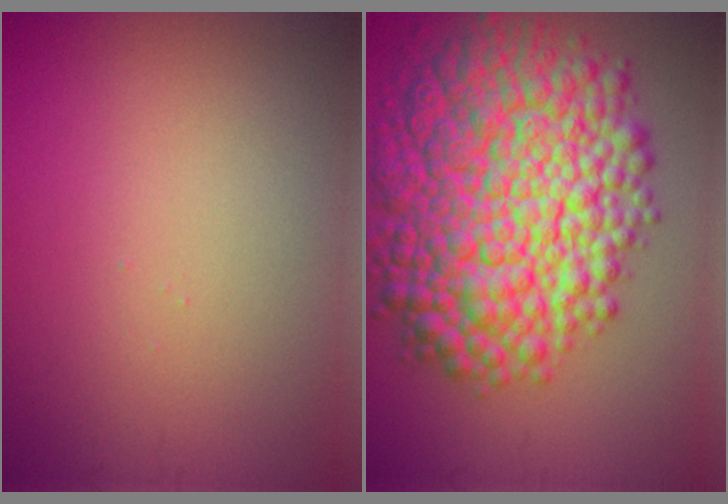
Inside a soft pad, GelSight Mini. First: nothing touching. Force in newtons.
{"total": 14.4, "press": 14.4, "slide": 0.3}